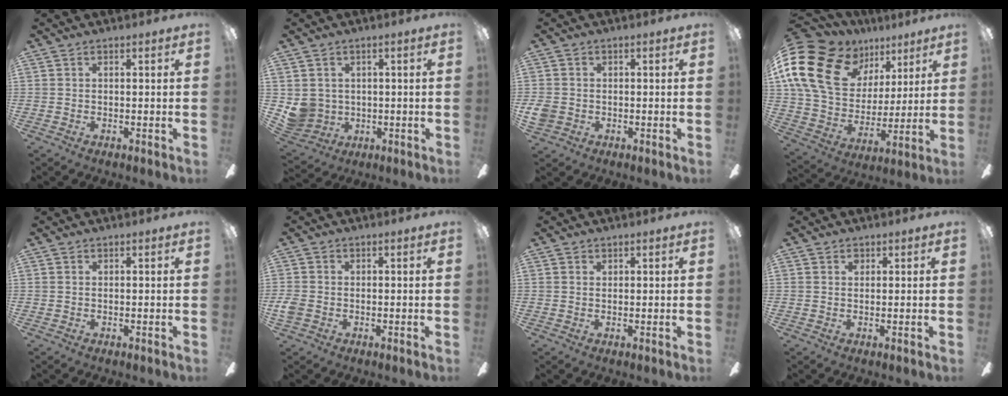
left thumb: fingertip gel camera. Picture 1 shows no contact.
{"total": 6.2, "force": [0.8, 6.1, 1.2], "torque": [-0.036, -0.006, 0.021]}
{"total": 3.4, "force": [-0.7, 3.0, 1.4], "torque": [-0.029, 0.005, -0.011]}
{"total": 23.0, "force": [10.6, 16.3, 12.2], "torque": [-0.254, -0.039, 0.204]}
{"total": 0.0}
{"total": 2.9, "force": [-0.8, 2.2, 1.7], "torque": [-0.034, 0.006, -0.015]}
{"total": 0.7, "force": [0.5, 0.4, 0.2], "torque": [-0.004, 0.001, 0.010]}
{"total": 1.3, "force": [0.7, 0.9, 0.5], "torque": [-0.002, 0.000, 0.011]}